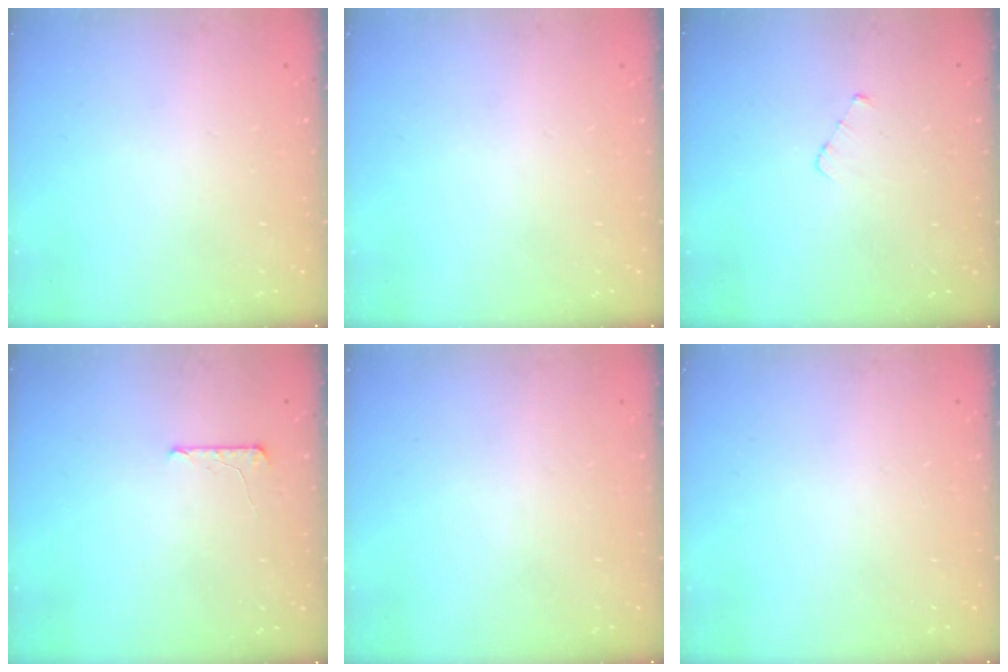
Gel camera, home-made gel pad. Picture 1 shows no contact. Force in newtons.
{"total": 0.0}
{"total": 2.7, "press": 2.7, "slide": 0.3}
{"total": 5.3, "press": 5.2, "slide": 0.5}
{"total": 0.0}
{"total": 0.0}